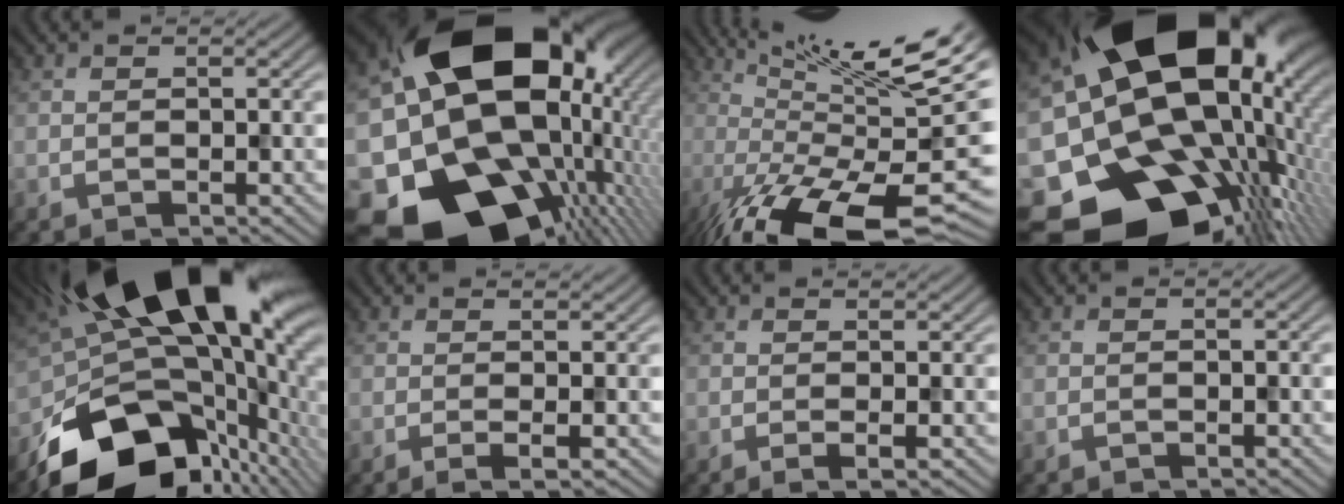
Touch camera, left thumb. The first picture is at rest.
{"total": 23.1, "force": [-1.9, 18.0, 14.3], "torque": [-0.249, -0.048, -0.040]}
{"total": 17.7, "force": [-1.0, 3.1, 17.4], "torque": [-0.251, 0.002, 0.002]}
{"total": 22.5, "force": [-0.4, 16.5, 15.3], "torque": [-0.273, -0.072, -0.006]}
{"total": 20.0, "force": [-2.7, 11.4, 16.2], "torque": [-0.249, -0.074, -0.014]}
{"total": 2.6, "force": [0.3, 0.5, 2.5], "torque": [-0.037, 0.006, -0.002]}
{"total": 2.1, "force": [0.3, 0.4, 2.0], "torque": [-0.032, 0.005, 0.000]}
{"total": 0.0}